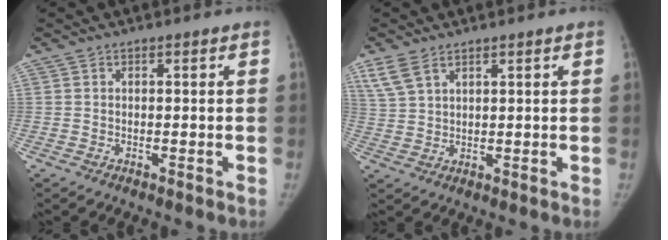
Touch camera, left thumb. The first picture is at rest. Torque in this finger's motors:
{"motor_torque": [2.59, 1.18, 1.56, -1.21, 0.67]}